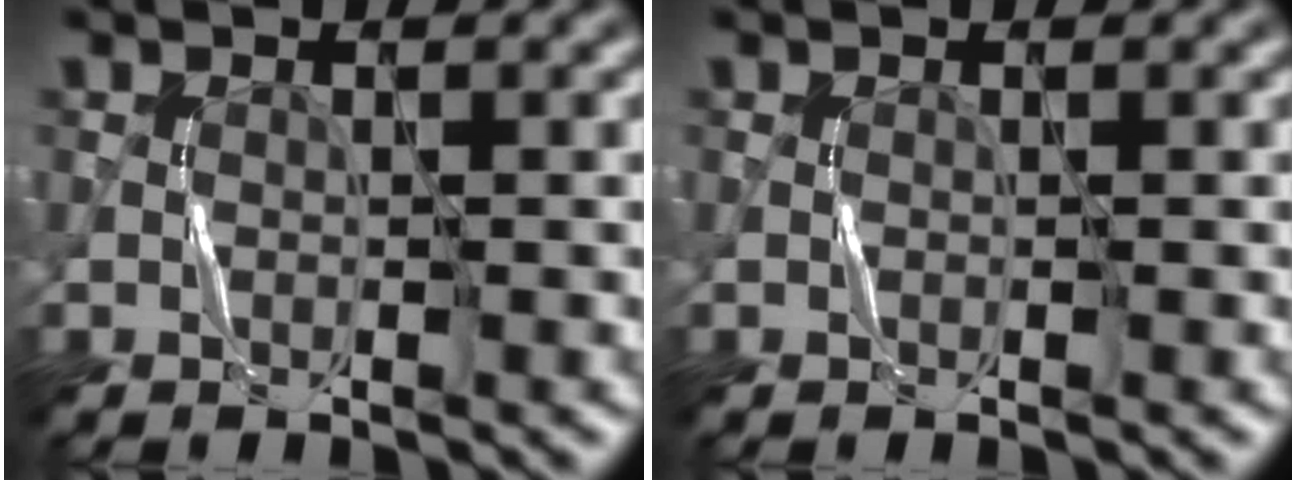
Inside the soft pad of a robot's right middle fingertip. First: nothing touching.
{"total": 0.0}